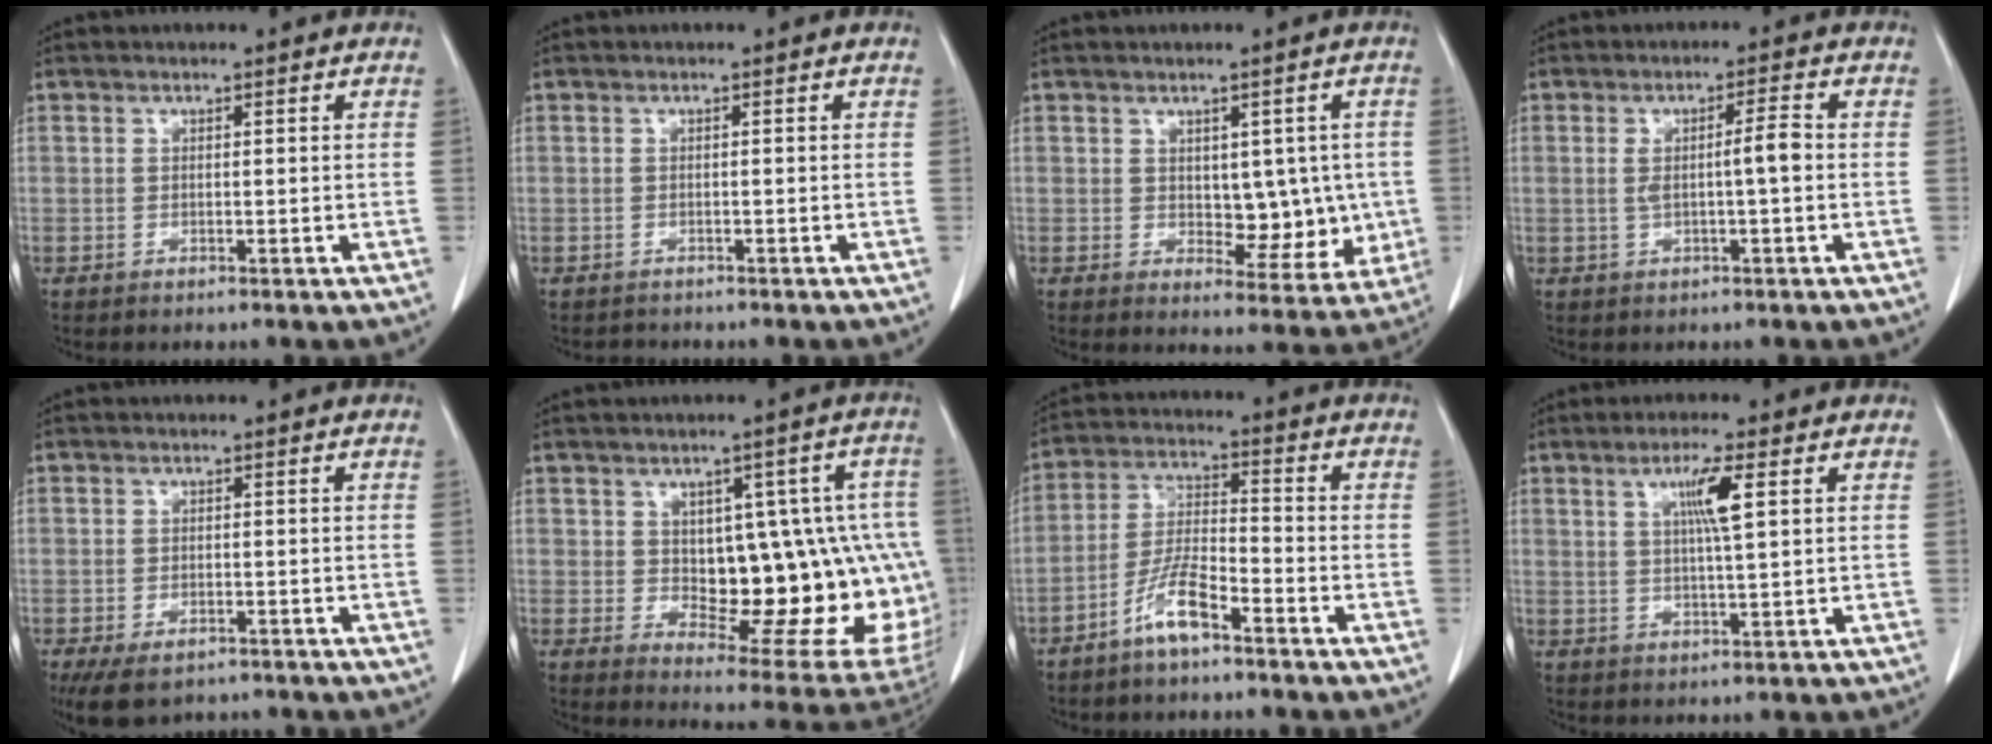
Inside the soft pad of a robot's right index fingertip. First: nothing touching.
{"total": 0.8, "force": [-0.8, 0.3, -0.2], "torque": [-0.002, -0.002, -0.013]}
{"total": 7.3, "force": [0.1, 4.3, 5.8], "torque": [-0.057, 0.004, 0.017]}
{"total": 4.0, "force": [-0.1, 0.1, 4.0], "torque": [-0.074, 0.006, 0.001]}
{"total": 7.3, "force": [-5.3, 3.4, 3.7], "torque": [-0.063, -0.008, -0.078]}
{"total": 20.1, "force": [-0.9, 8.3, 18.3], "torque": [-0.158, 0.025, 0.018]}
{"total": 7.1, "force": [-4.7, 1.3, 5.1], "torque": [-0.111, 0.001, -0.094]}
{"total": 5.2, "force": [1.7, -0.3, 4.9], "torque": [-0.087, -0.002, 0.030]}